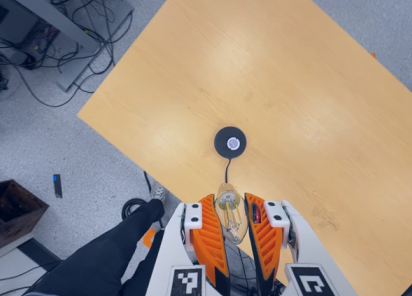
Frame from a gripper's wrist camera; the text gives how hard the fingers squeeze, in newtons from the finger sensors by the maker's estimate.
{"total": 22.1, "left": 26.0, "right": 18.3}